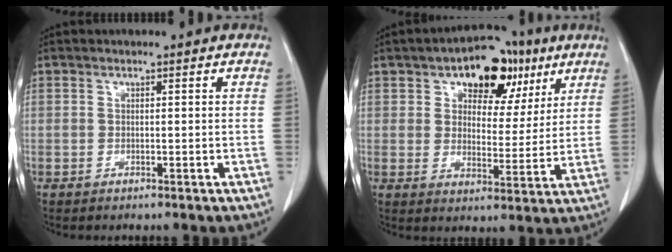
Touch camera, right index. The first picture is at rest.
{"total": 12.6, "force": [6.6, 7.2, 8.0], "torque": [-0.101, 0.024, 0.098]}